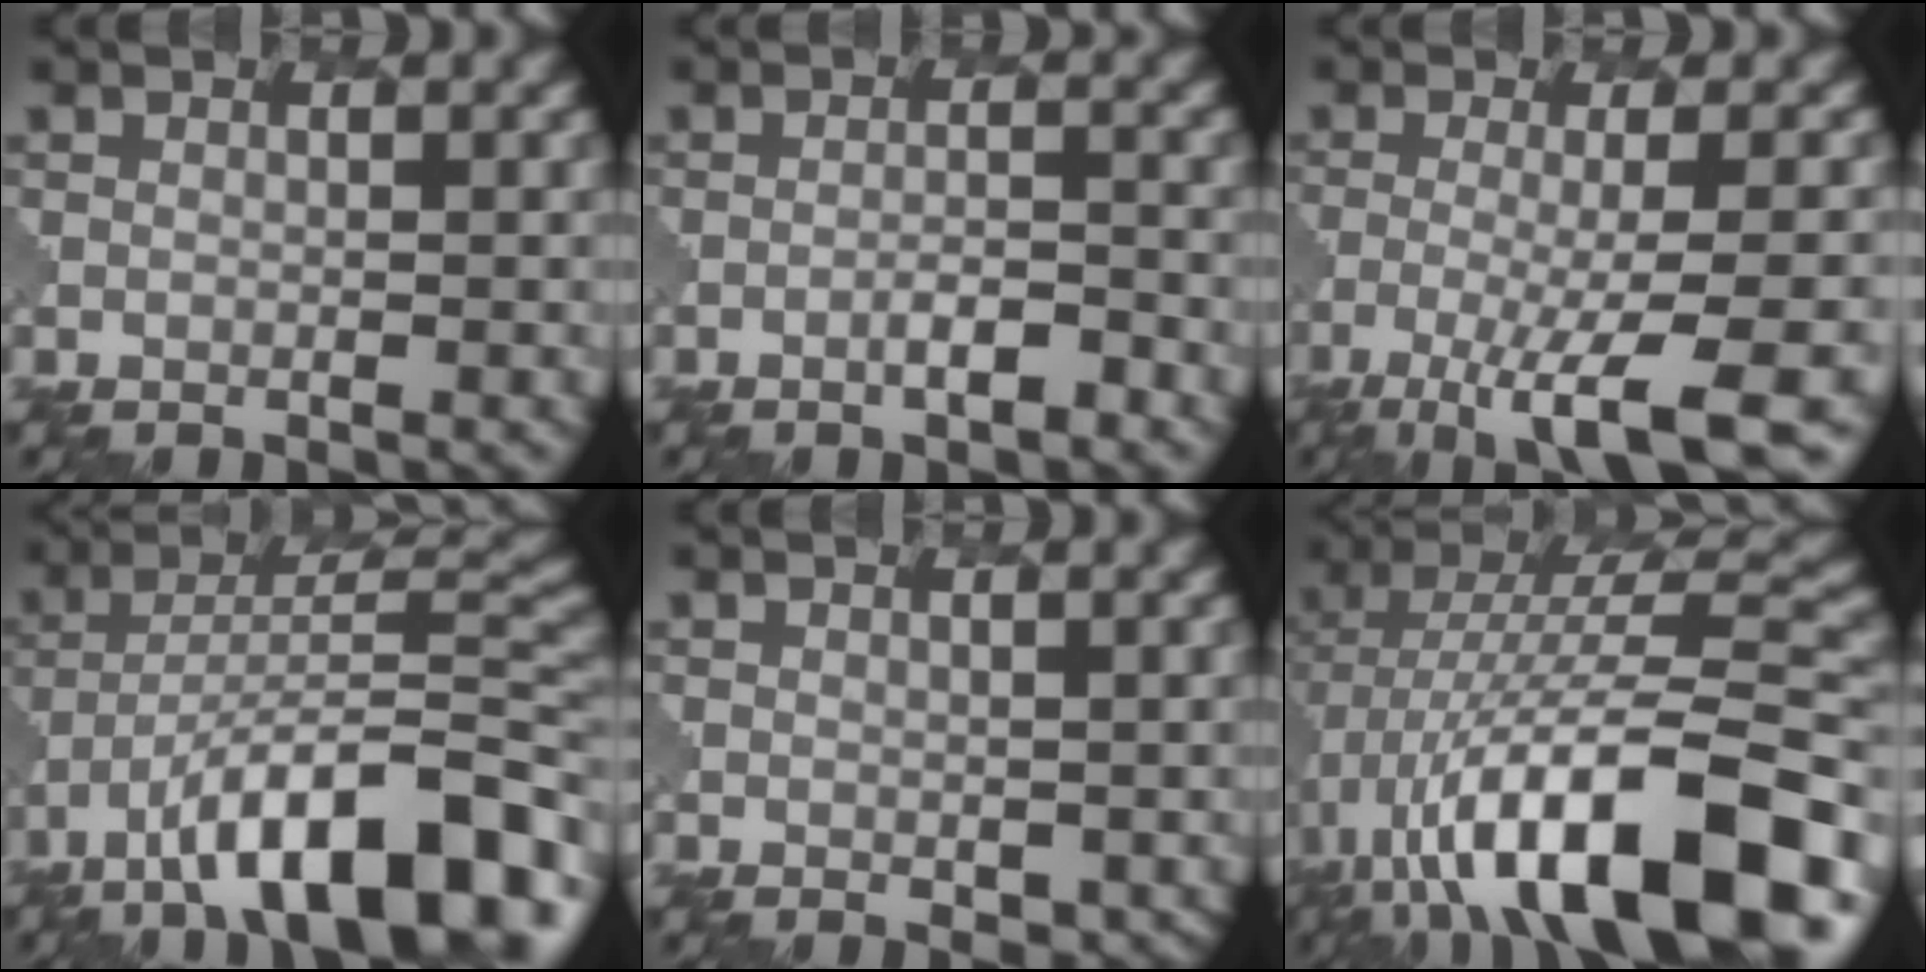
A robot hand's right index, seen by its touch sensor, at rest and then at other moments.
{"total": 1.9, "force": [-1.2, 0.3, 1.4], "torque": [-0.024, 0.006, -0.017]}
{"total": 8.4, "force": [-4.6, 1.7, 6.8], "torque": [-0.100, -0.008, -0.080]}
{"total": 13.4, "force": [-8.0, 4.5, 9.8], "torque": [-0.147, 0.013, -0.131]}
{"total": 1.2, "force": [-0.1, 0.9, 0.8], "torque": [-0.009, -0.005, 0.008]}
{"total": 15.8, "force": [-5.5, 5.9, 13.6], "torque": [-0.213, 0.029, -0.086]}